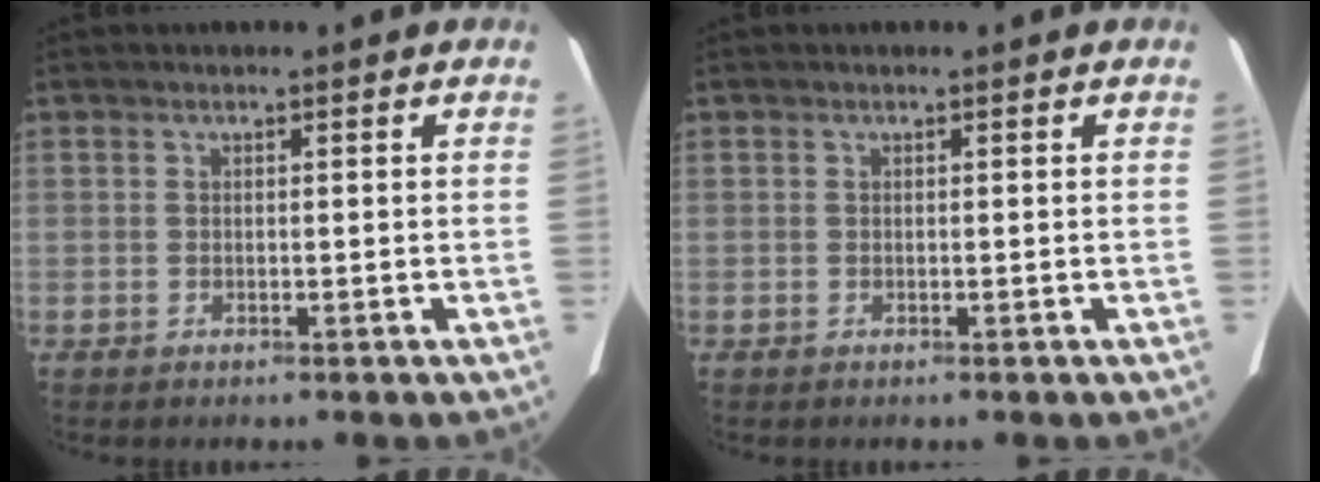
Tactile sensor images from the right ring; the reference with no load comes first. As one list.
[{"total": 0.0}]